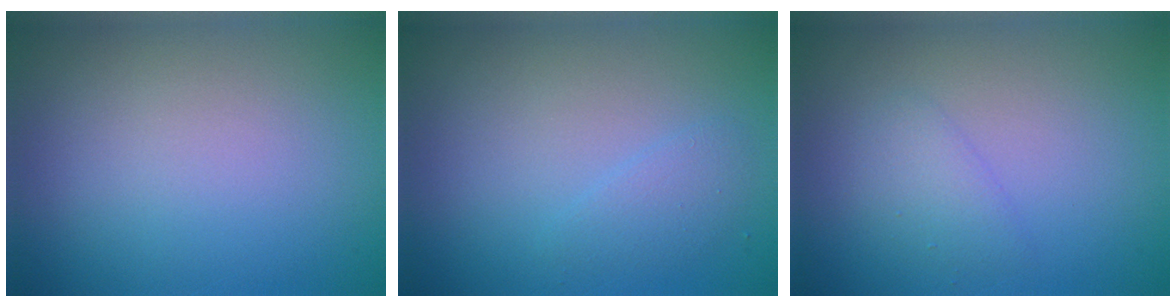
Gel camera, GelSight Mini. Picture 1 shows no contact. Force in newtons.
{"total": 1.3, "press": 1.3, "slide": 0.0}
{"total": 1.6, "press": 1.6, "slide": 0.1}